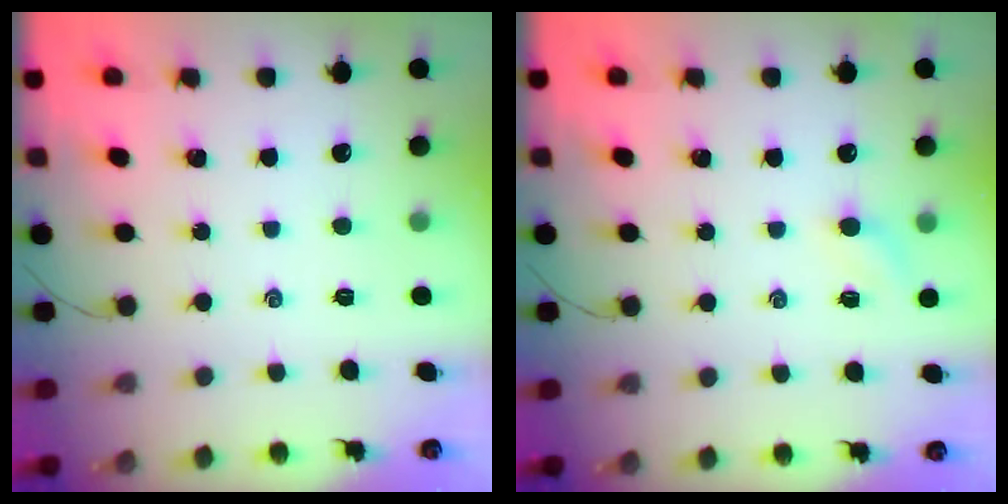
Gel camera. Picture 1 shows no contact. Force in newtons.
{"total": 5.3, "press": 5.3, "slide": 0.7}